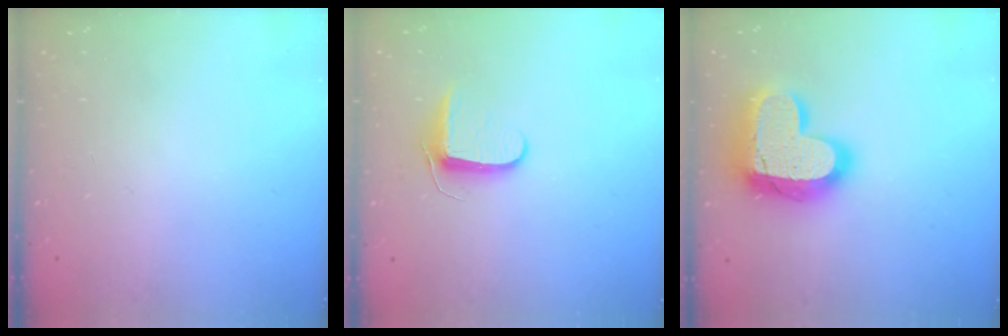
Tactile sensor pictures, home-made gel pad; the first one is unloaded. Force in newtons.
{"total": 7.7, "press": 7.6, "slide": 0.8}
{"total": 21.1, "press": 21.0, "slide": 1.5}